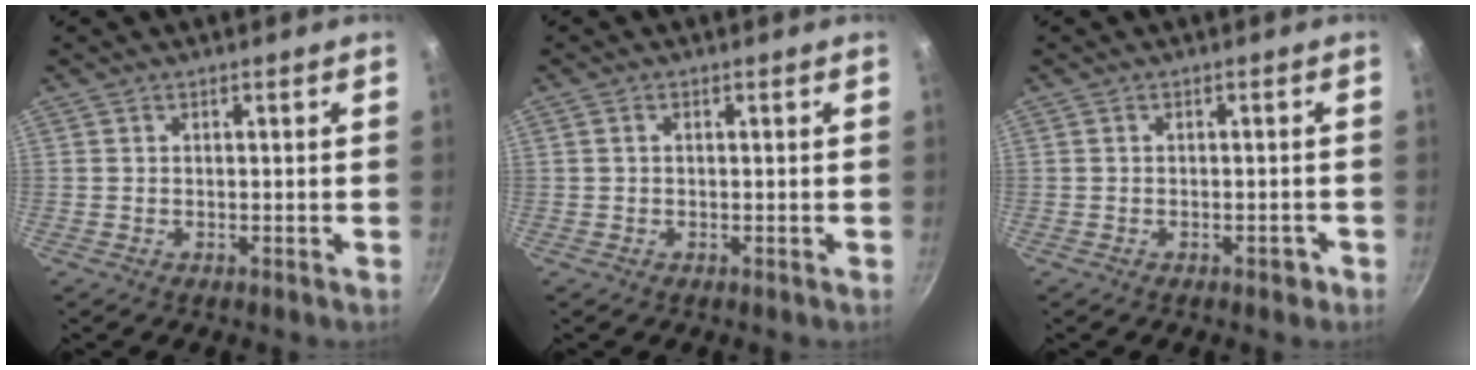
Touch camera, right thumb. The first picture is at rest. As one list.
[{"total": 0.5, "force": [0.0, 0.3, 0.4], "torque": [-0.008, 0.003, 0.001]}, {"total": 1.7, "force": [-1.1, 0.8, 1.0], "torque": [-0.004, 0.016, -0.008]}]